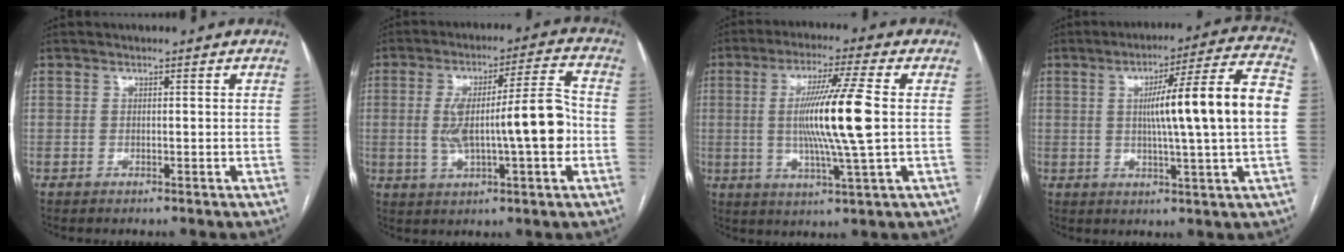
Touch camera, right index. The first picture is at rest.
{"total": 13.4, "force": [-1.2, 1.7, 13.2], "torque": [-0.226, 0.023, -0.013]}
{"total": 12.5, "force": [0.5, -0.9, 12.5], "torque": [-0.237, -0.007, 0.007]}
{"total": 15.4, "force": [0.9, -0.5, 15.3], "torque": [-0.235, 0.018, 0.012]}